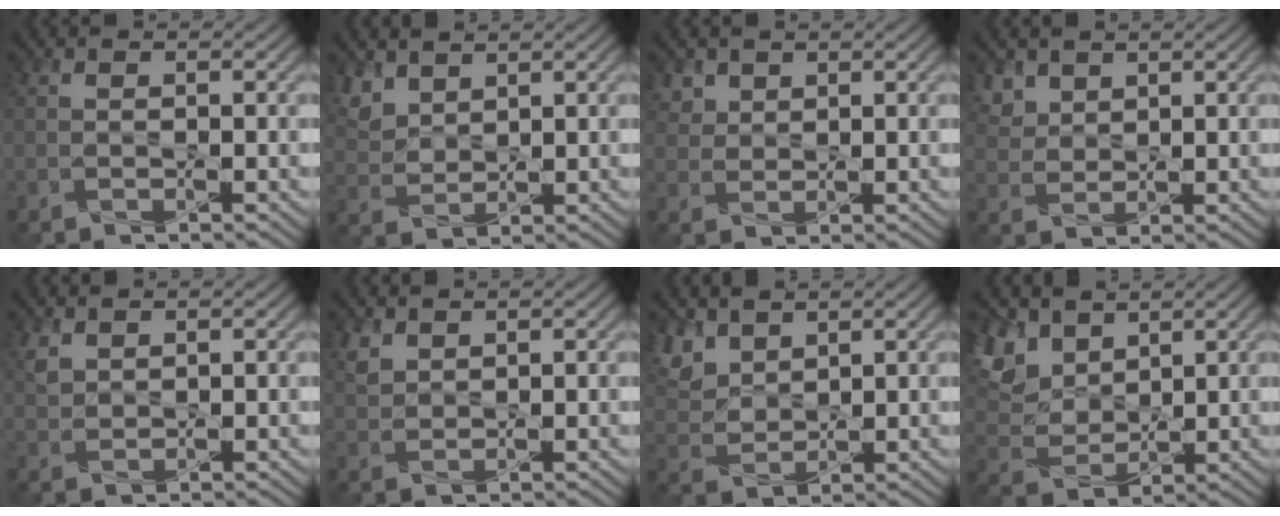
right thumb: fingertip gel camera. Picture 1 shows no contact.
{"total": 4.5, "force": [3.1, 2.6, 2.0], "torque": [-0.064, -0.001, 0.069]}
{"total": 2.8, "force": [1.8, 2.0, 0.8], "torque": [-0.029, -0.004, 0.043]}
{"total": 3.8, "force": [2.5, 2.5, 1.5], "torque": [-0.050, -0.002, 0.054]}
{"total": 2.1, "force": [1.5, 1.2, 0.9], "torque": [-0.028, -0.002, 0.036]}
{"total": 2.4, "force": [1.8, 1.3, 0.9], "torque": [-0.030, -0.001, 0.044]}
{"total": 6.7, "force": [4.3, 3.8, 3.4], "torque": [-0.108, -0.004, 0.098]}
{"total": 10.8, "force": [6.2, 6.4, 6.1], "torque": [-0.188, 0.020, 0.124]}